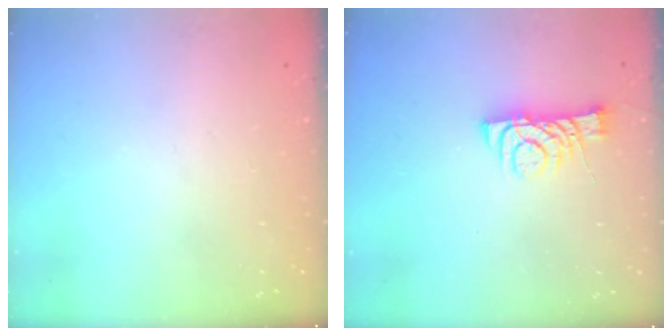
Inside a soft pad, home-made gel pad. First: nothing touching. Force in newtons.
{"total": 7.7, "press": 7.6, "slide": 0.7}